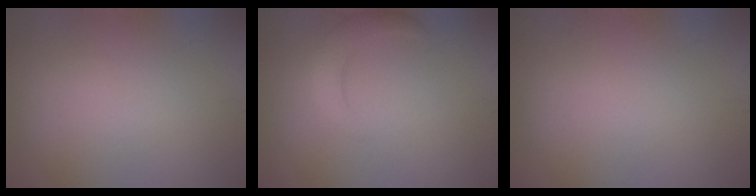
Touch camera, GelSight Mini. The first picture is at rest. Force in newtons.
{"total": 2.9, "press": 2.9, "slide": 0.2}
{"total": 0.0}